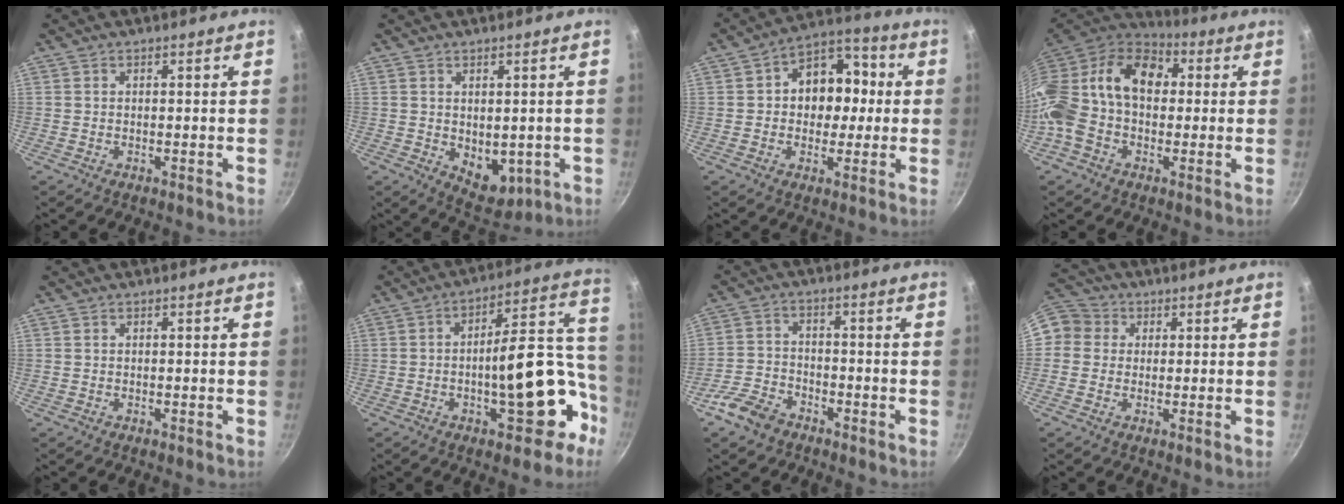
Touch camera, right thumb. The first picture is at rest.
{"total": 7.2, "force": [-0.6, 4.8, 5.4], "torque": [-0.049, -0.015, 0.009]}
{"total": 12.5, "force": [0.7, 9.8, 7.8], "torque": [-0.052, 0.028, -0.004]}
{"total": 21.2, "force": [1.7, 15.2, 14.8], "torque": [-0.278, 0.050, 0.009]}
{"total": 0.0}
{"total": 19.2, "force": [-6.0, 8.6, 16.0], "torque": [-0.165, 0.073, -0.080]}
{"total": 6.9, "force": [-4.5, 4.2, 3.0], "torque": [-0.054, 0.036, -0.093]}
{"total": 7.7, "force": [1.1, 7.2, 2.5], "torque": [-0.024, 0.017, 0.000]}